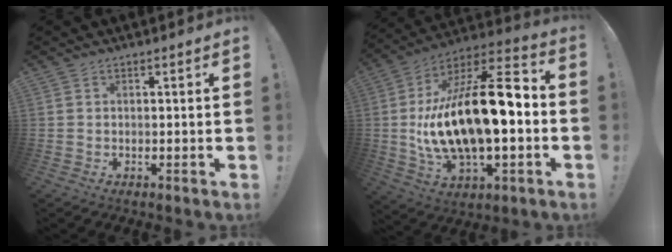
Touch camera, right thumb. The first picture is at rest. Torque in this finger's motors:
{"motor_torque": [2.22, 2.39, 1.61, -1.16, 0.76]}